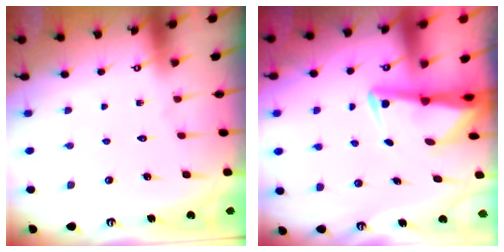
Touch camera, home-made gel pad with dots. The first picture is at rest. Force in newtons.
{"total": 4.9, "press": 4.8, "slide": 1.2}